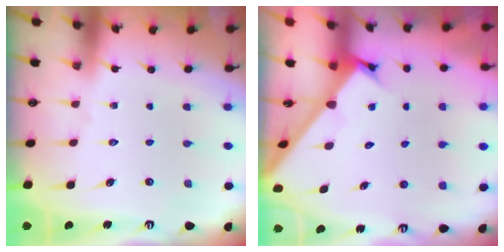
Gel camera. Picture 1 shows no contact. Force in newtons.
{"total": 2.6, "press": 2.6, "slide": 0.2}